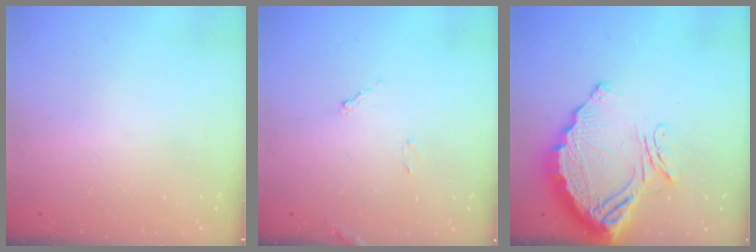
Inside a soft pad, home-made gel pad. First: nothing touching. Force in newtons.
{"total": 8.9, "press": 8.9, "slide": 0.5}
{"total": 19.3, "press": 19.2, "slide": 1.5}